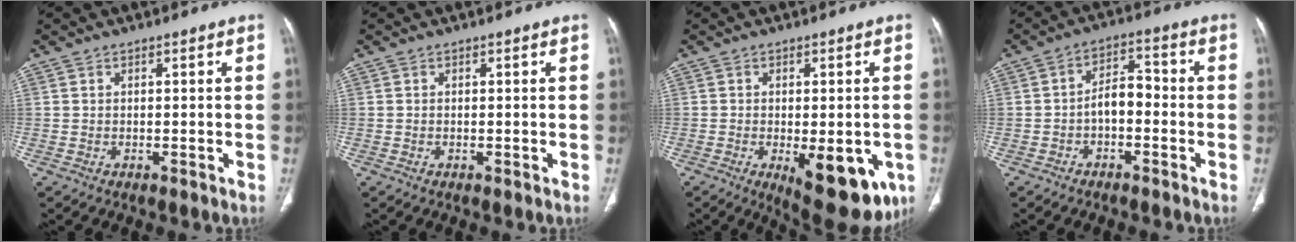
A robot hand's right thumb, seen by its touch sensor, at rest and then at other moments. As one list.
[{"total": 0.0}, {"total": 13.8, "force": [-4.7, 5.9, 11.6], "torque": [-0.126, -0.009, -0.046]}, {"total": 5.6, "force": [-1.6, 3.3, 4.2], "torque": [-0.058, 0.035, -0.035]}]